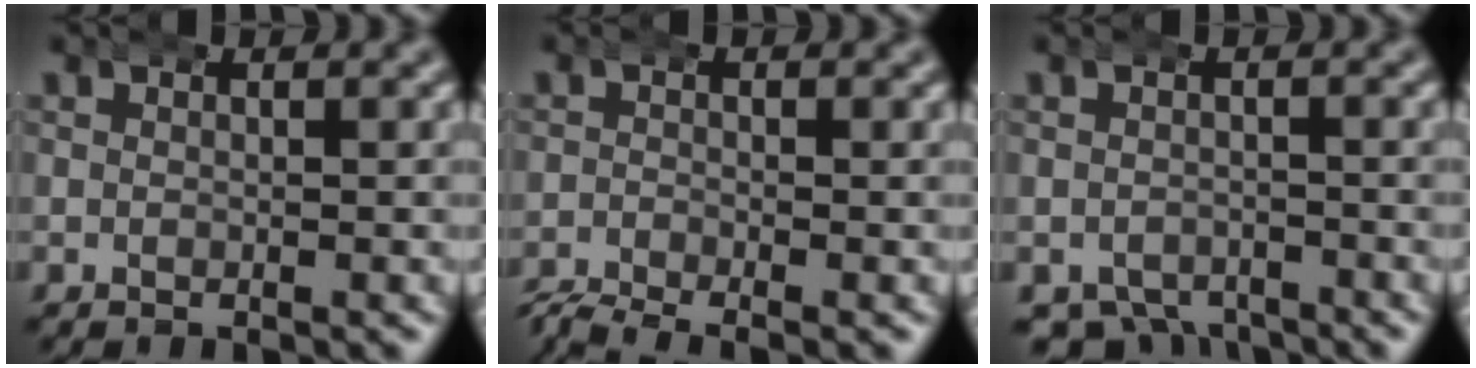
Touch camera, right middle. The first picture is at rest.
{"total": 4.6, "force": [-4.1, 1.5, 1.5], "torque": [-0.020, -0.012, -0.064]}
{"total": 5.4, "force": [-4.5, 2.6, 1.4], "torque": [-0.019, -0.025, -0.062]}